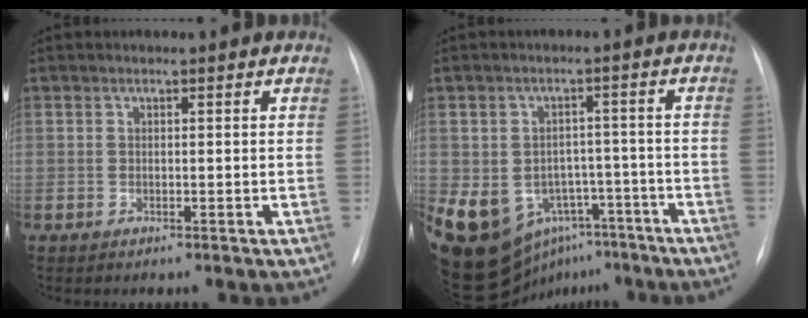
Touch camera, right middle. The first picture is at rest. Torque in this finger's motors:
{"motor_torque": [1.63, -0.50, 1.03, 0.21]}